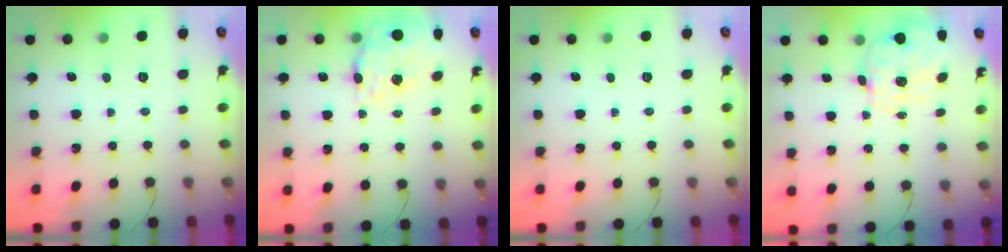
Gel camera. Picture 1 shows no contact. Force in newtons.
{"total": 14.5, "press": 13.9, "slide": 4.0}
{"total": 0.0}
{"total": 2.3, "press": 2.1, "slide": 1.0}